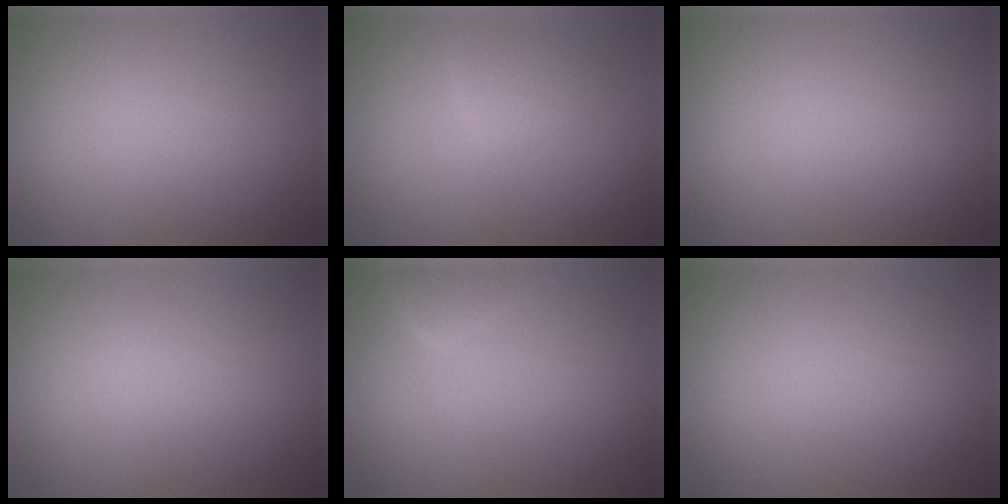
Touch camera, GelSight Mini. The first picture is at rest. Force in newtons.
{"total": 1.5, "press": 1.5, "slide": 0.1}
{"total": 0.0}
{"total": 0.0}
{"total": 2.8, "press": 2.8, "slide": 0.2}
{"total": 0.0}